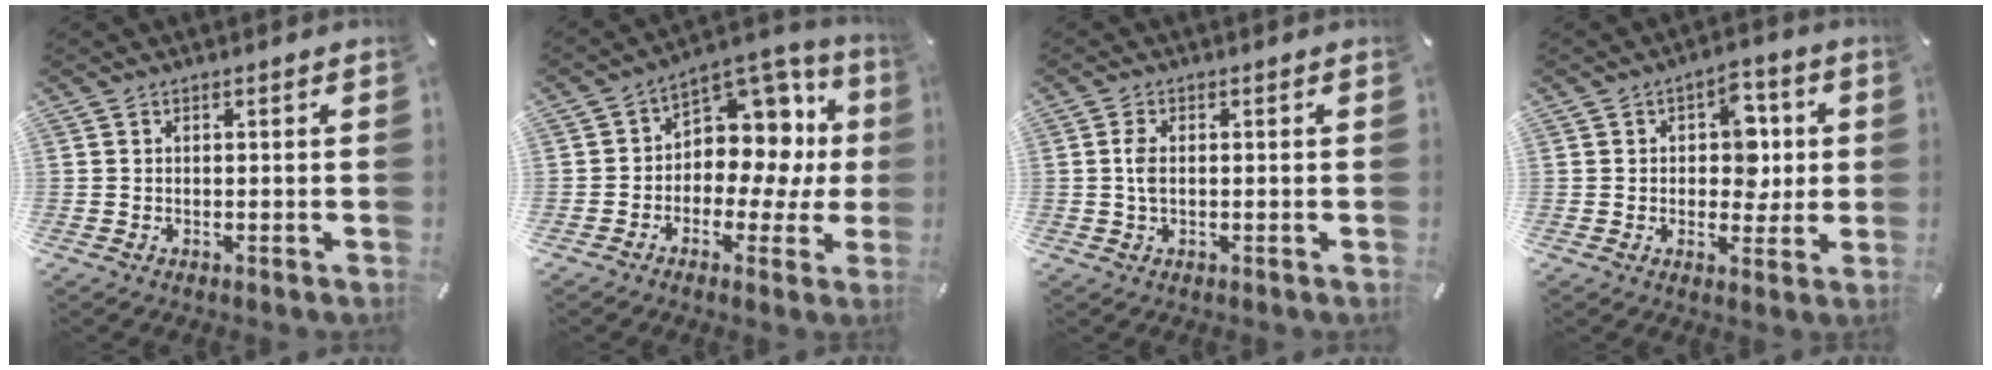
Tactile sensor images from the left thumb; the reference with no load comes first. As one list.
[{"total": 11.2, "force": [1.4, 9.0, 6.6], "torque": [-0.086, -0.028, 0.031]}, {"total": 3.0, "force": [0.1, 1.4, 2.6], "torque": [-0.060, 0.001, -0.001]}, {"total": 8.9, "force": [1.0, 6.6, 5.8], "torque": [-0.064, 0.000, 0.012]}]